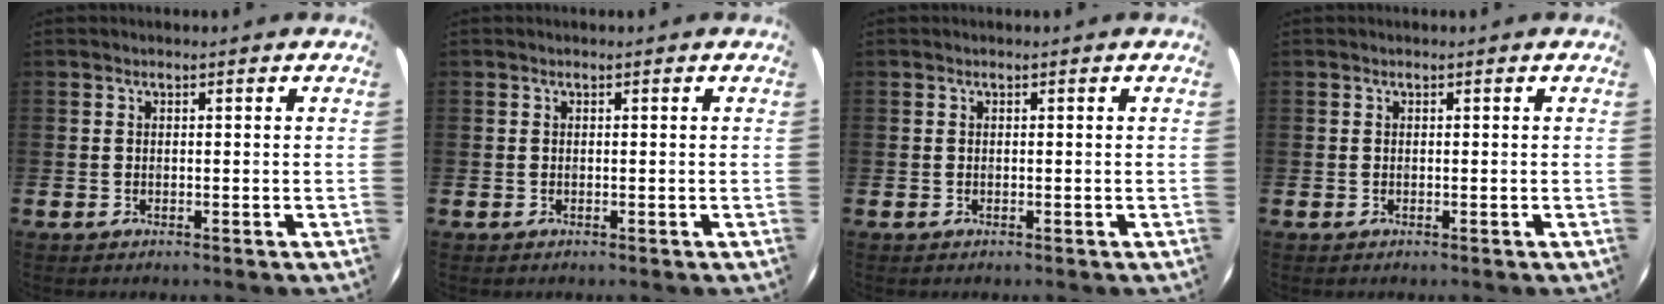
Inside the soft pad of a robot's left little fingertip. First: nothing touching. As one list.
[{"total": 0.0}, {"total": 0.0}, {"total": 0.0}]